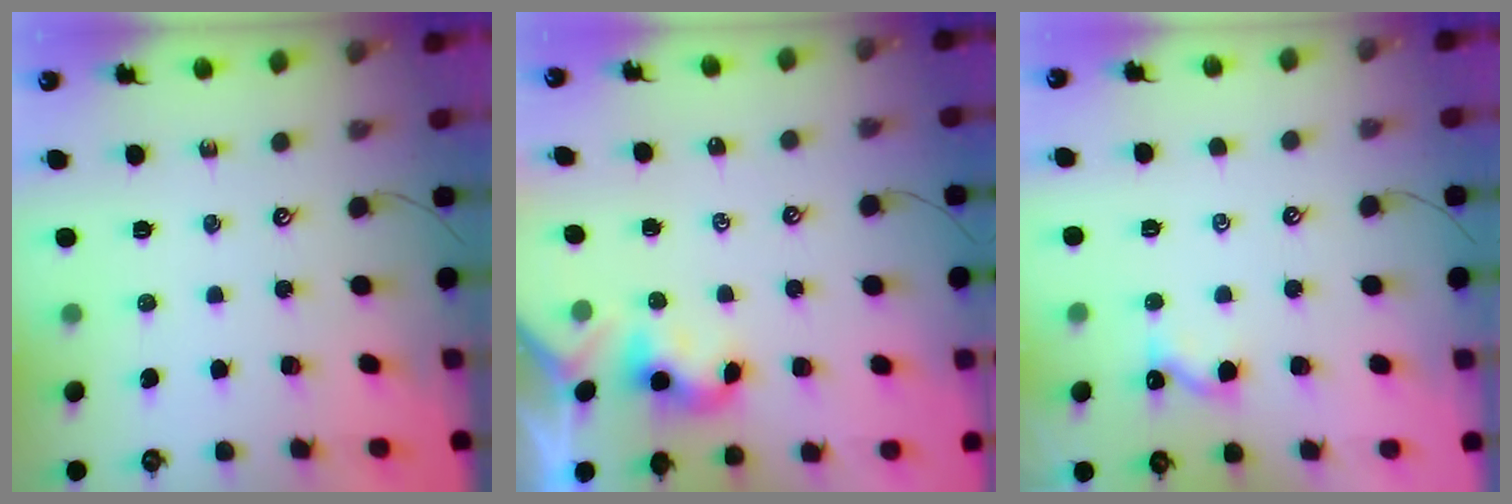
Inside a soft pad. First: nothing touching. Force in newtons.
{"total": 2.2, "press": 2.2, "slide": 0.2}
{"total": 1.9, "press": 1.9, "slide": 0.3}